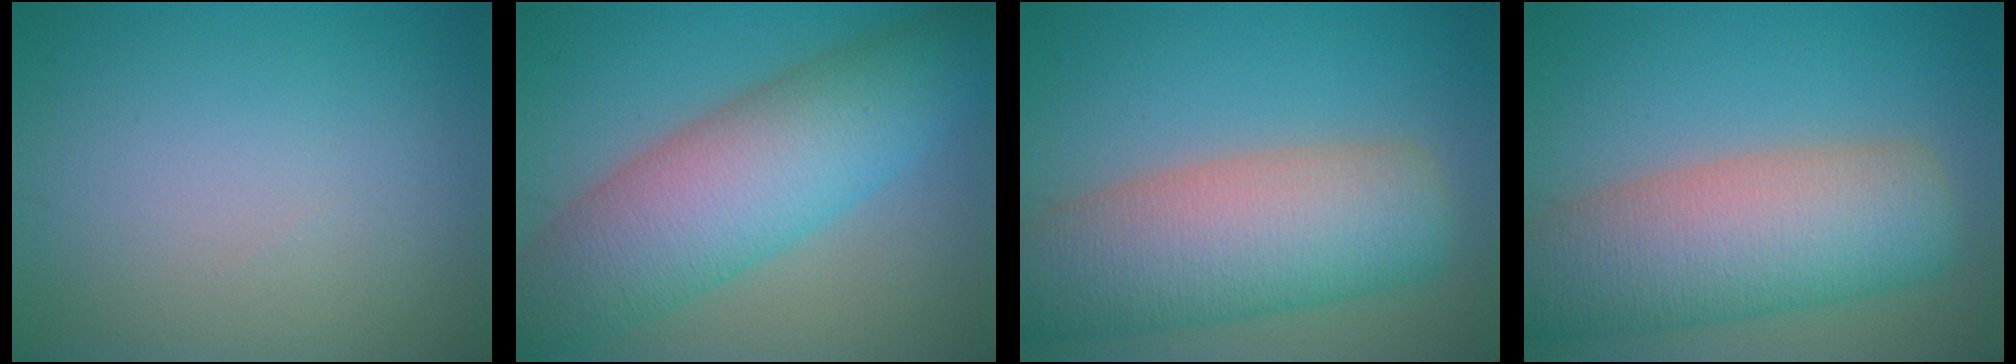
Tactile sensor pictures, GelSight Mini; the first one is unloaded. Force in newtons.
{"total": 10.4, "press": 10.4, "slide": 0.3}
{"total": 10.5, "press": 10.5, "slide": 0.8}
{"total": 10.5, "press": 10.5, "slide": 0.8}